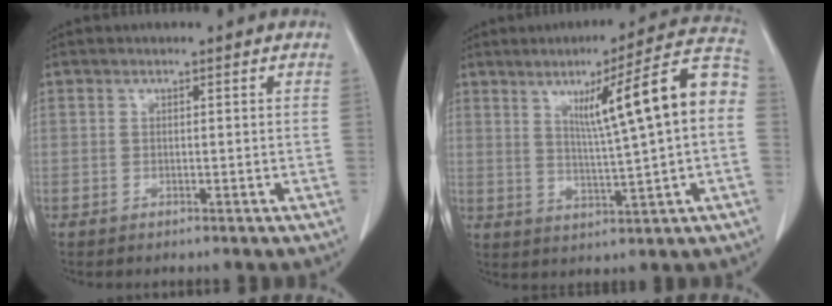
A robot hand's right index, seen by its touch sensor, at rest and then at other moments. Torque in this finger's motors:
{"motor_torque": [1.21, 0.89, 0.33, 0.07]}